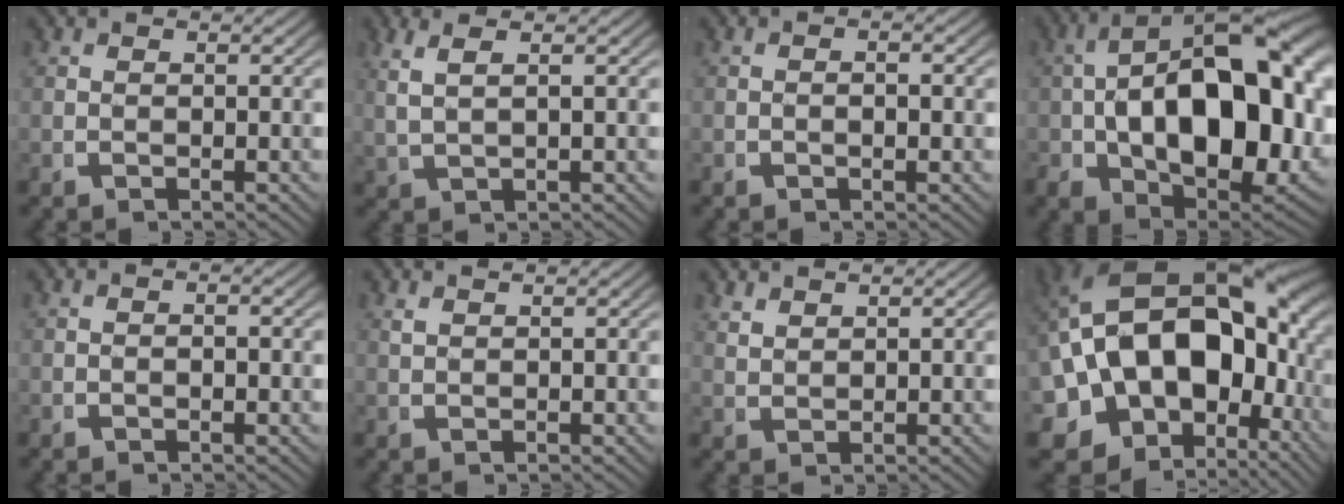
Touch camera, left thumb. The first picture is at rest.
{"total": 2.8, "force": [1.5, 0.8, 2.2], "torque": [-0.052, 0.001, 0.038]}
{"total": 1.0, "force": [-0.4, 0.4, 0.9], "torque": [-0.014, 0.000, -0.007]}
{"total": 21.4, "force": [-1.1, 13.0, 17.0], "torque": [-0.281, -0.071, 0.020]}
{"total": 0.7, "force": [-0.3, 0.3, 0.6], "torque": [-0.010, 0.001, -0.006]}
{"total": 1.0, "force": [1.0, -0.2, 0.2], "torque": [-0.003, 0.002, 0.024]}
{"total": 2.0, "force": [1.9, 0.0, 0.3], "torque": [0.002, 0.005, 0.045]}
{"total": 27.5, "force": [-1.0, 20.3, 18.5], "torque": [-0.362, -0.058, -0.010]}